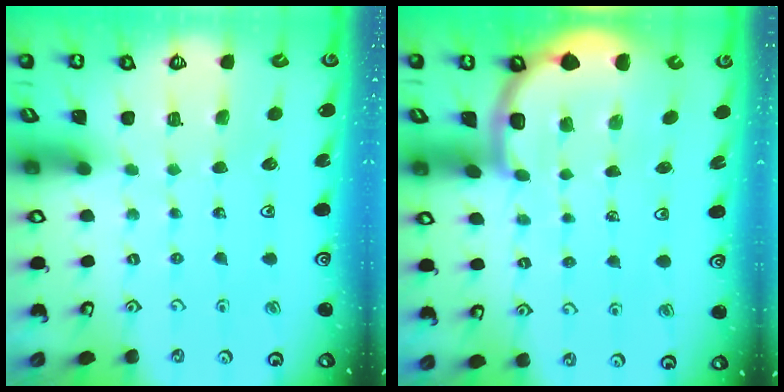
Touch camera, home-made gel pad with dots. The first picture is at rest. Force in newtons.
{"total": 4.9, "press": 4.2, "slide": 2.4}